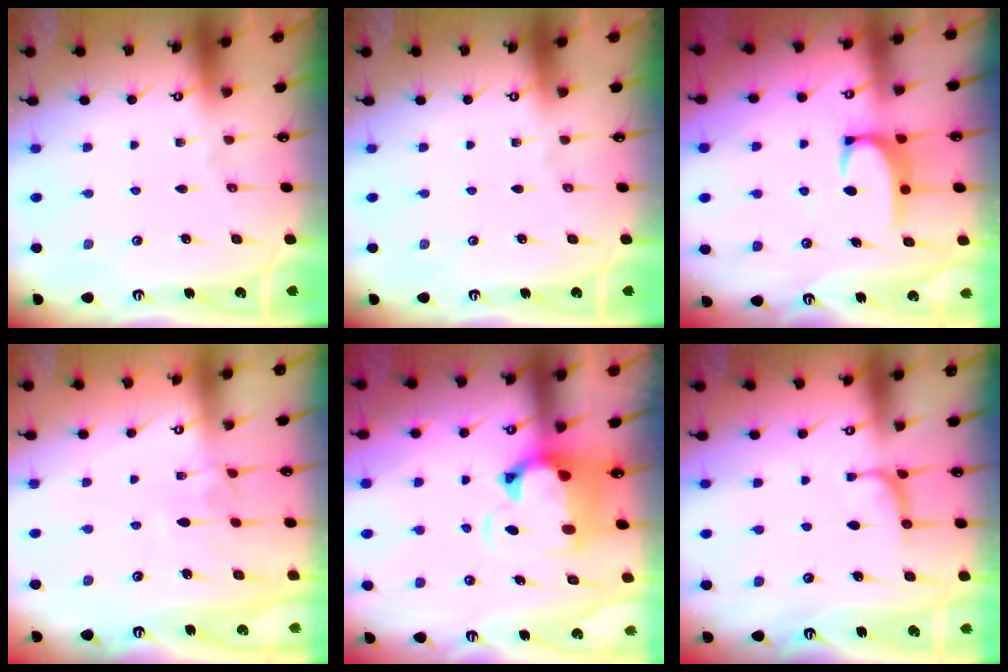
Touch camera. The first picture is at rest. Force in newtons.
{"total": 0.0}
{"total": 3.2, "press": 3.2, "slide": 0.4}
{"total": 2.2, "press": 2.2, "slide": 0.5}
{"total": 3.2, "press": 2.9, "slide": 1.4}
{"total": 1.0, "press": 0.9, "slide": 0.5}